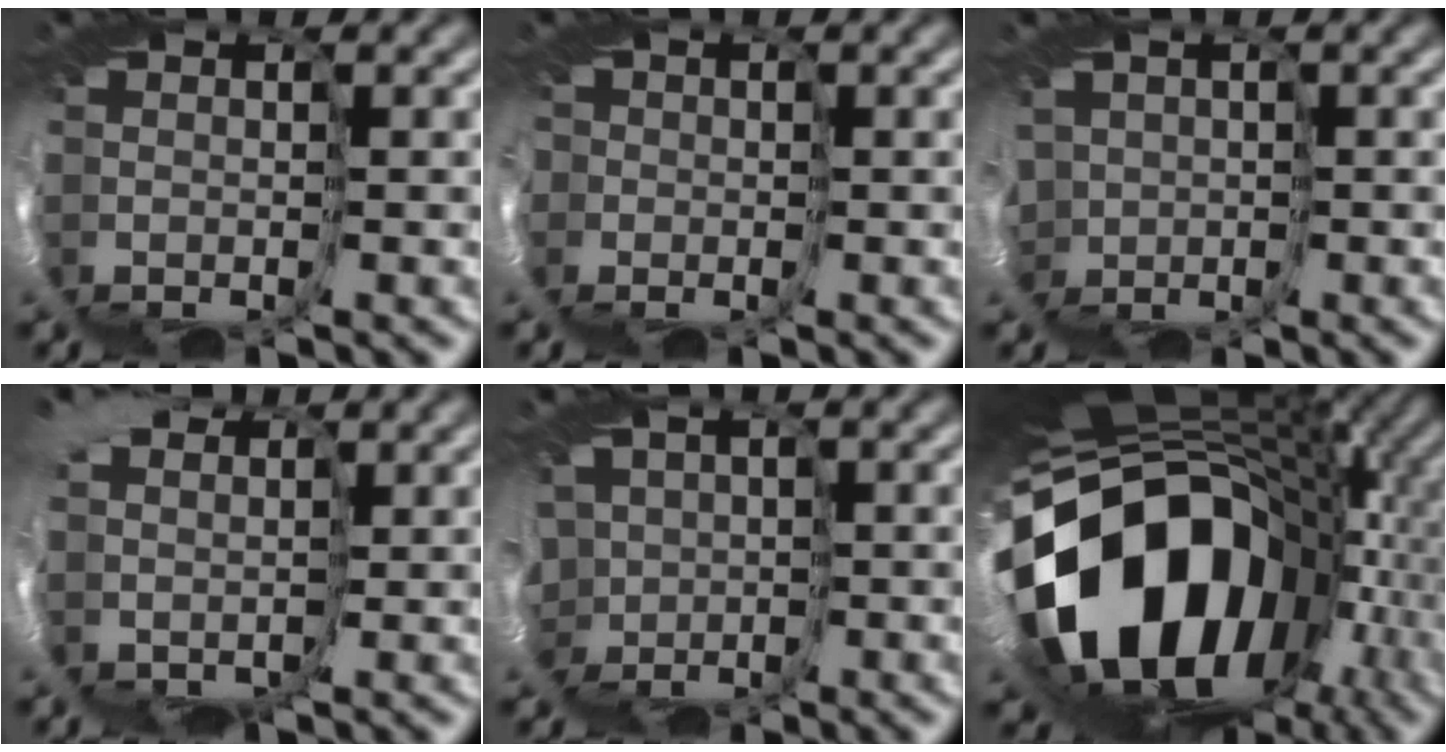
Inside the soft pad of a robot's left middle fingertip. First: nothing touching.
{"total": 7.1, "force": [-1.5, 6.3, 2.8], "torque": [-0.098, -0.004, -0.056]}
{"total": 5.4, "force": [-0.3, 4.6, 2.8], "torque": [-0.102, -0.011, -0.008]}
{"total": 5.2, "force": [1.8, 4.2, 2.4], "torque": [-0.047, -0.016, 0.020]}
{"total": 7.7, "force": [-0.1, 6.5, 4.1], "torque": [-0.122, -0.011, -0.016]}
{"total": 16.8, "force": [-2.9, 12.0, 11.5], "torque": [-0.228, -0.026, -0.055]}